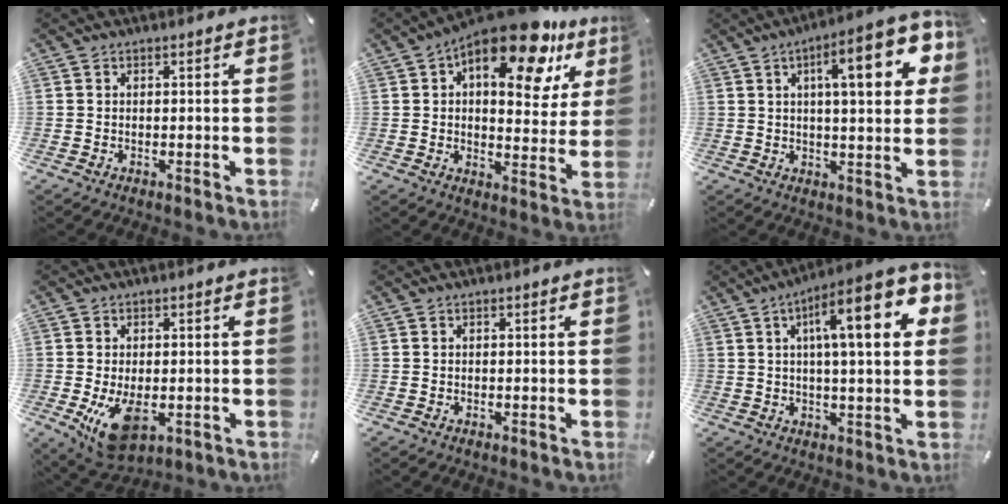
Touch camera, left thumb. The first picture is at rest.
{"total": 18.6, "force": [10.9, 7.8, 12.9], "torque": [-0.174, -0.066, 0.172]}
{"total": 16.4, "force": [5.8, 4.6, 14.6], "torque": [-0.203, -0.016, 0.079]}
{"total": 8.9, "force": [-1.9, 5.0, 7.2], "torque": [-0.136, -0.018, -0.032]}
{"total": 0.0}
{"total": 17.3, "force": [5.9, 3.9, 15.8], "torque": [-0.233, -0.027, 0.078]}